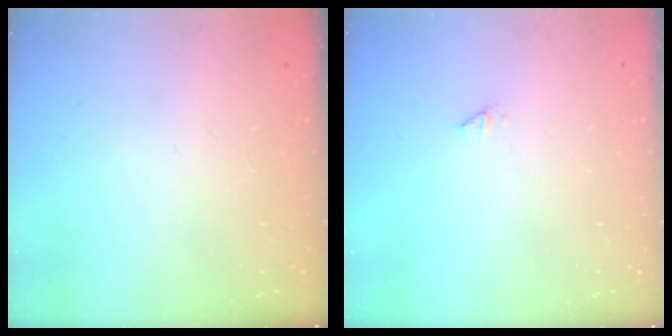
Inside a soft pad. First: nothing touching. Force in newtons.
{"total": 0.0}